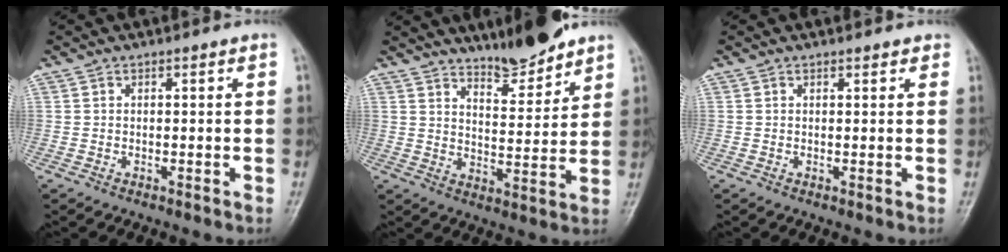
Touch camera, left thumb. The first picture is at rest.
{"total": 9.2, "force": [7.9, 1.9, 4.1], "torque": [-0.045, -0.062, 0.134]}
{"total": 1.2, "force": [1.0, 0.5, 0.5], "torque": [0.000, -0.002, 0.009]}